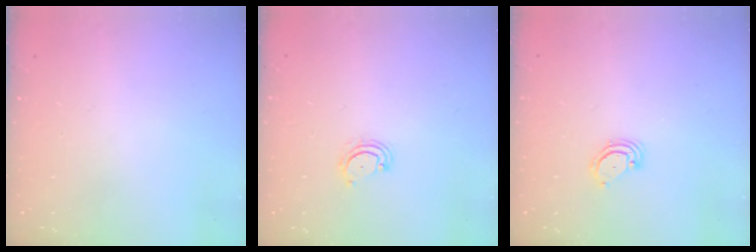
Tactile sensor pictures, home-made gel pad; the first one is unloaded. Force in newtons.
{"total": 3.9, "press": 3.9, "slide": 0.3}
{"total": 3.5, "press": 3.5, "slide": 0.2}